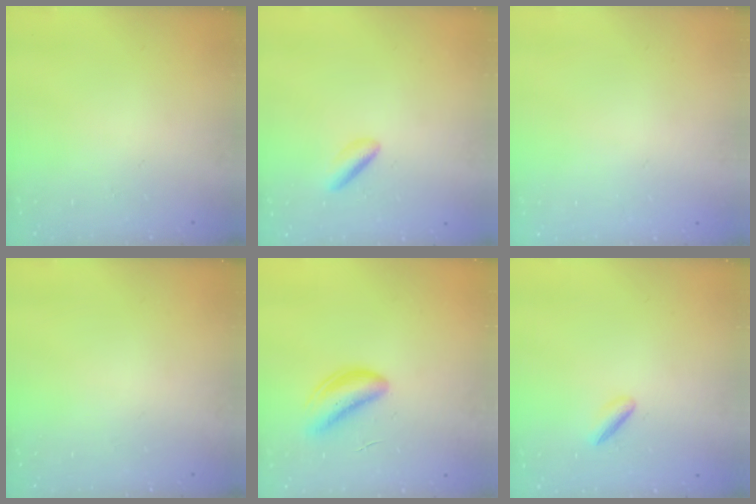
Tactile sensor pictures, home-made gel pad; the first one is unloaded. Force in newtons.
{"total": 2.6, "press": 2.4, "slide": 0.9}
{"total": 2.0, "press": 2.0, "slide": 0.1}
{"total": 0.0}
{"total": 6.3, "press": 6.1, "slide": 1.6}
{"total": 3.0, "press": 2.8, "slide": 0.9}